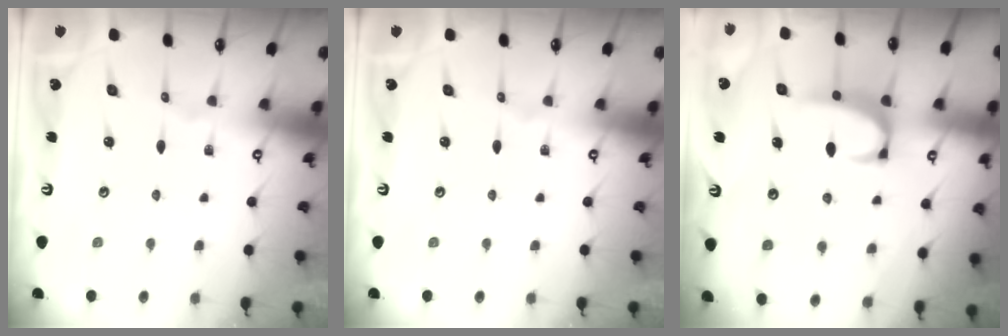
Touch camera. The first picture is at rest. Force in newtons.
{"total": 0.0}
{"total": 2.4, "press": 2.3, "slide": 0.7}